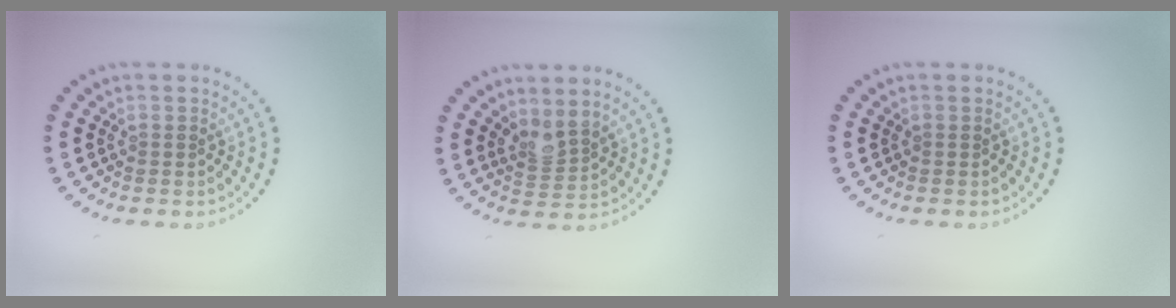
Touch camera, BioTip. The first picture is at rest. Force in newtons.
{"total": 2.2, "press": 1.6, "slide": 1.4}
{"total": 0.0}